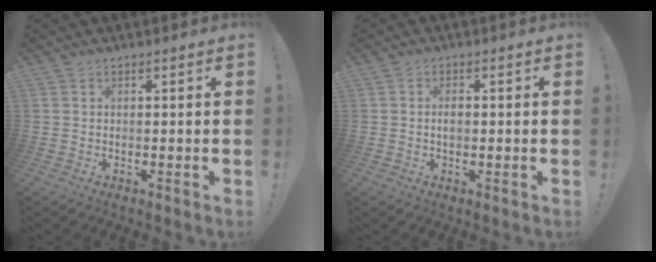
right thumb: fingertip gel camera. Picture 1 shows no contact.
{"total": 1.9, "force": [0.0, 1.2, 1.5], "torque": [-0.022, 0.004, -0.002]}